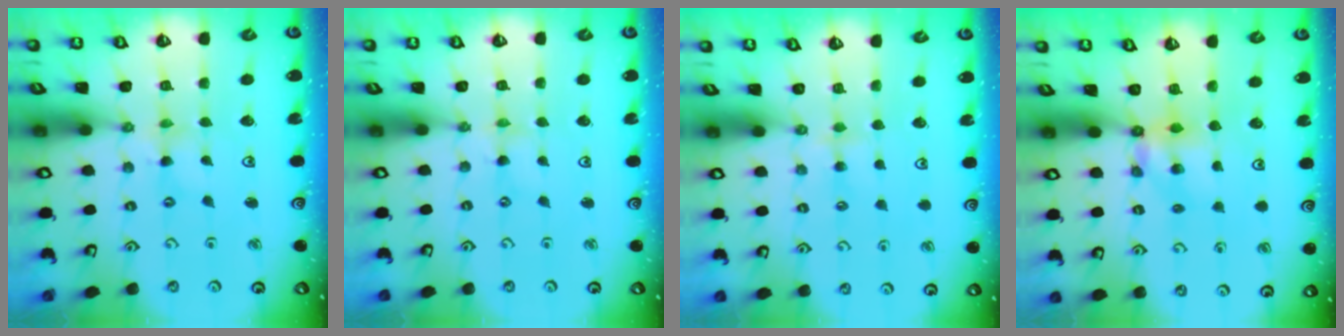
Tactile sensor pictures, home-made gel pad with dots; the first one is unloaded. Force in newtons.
{"total": 0.6, "press": 0.6, "slide": 0.1}
{"total": 2.8, "press": 2.7, "slide": 0.6}
{"total": 5.4, "press": 5.4, "slide": 0.1}